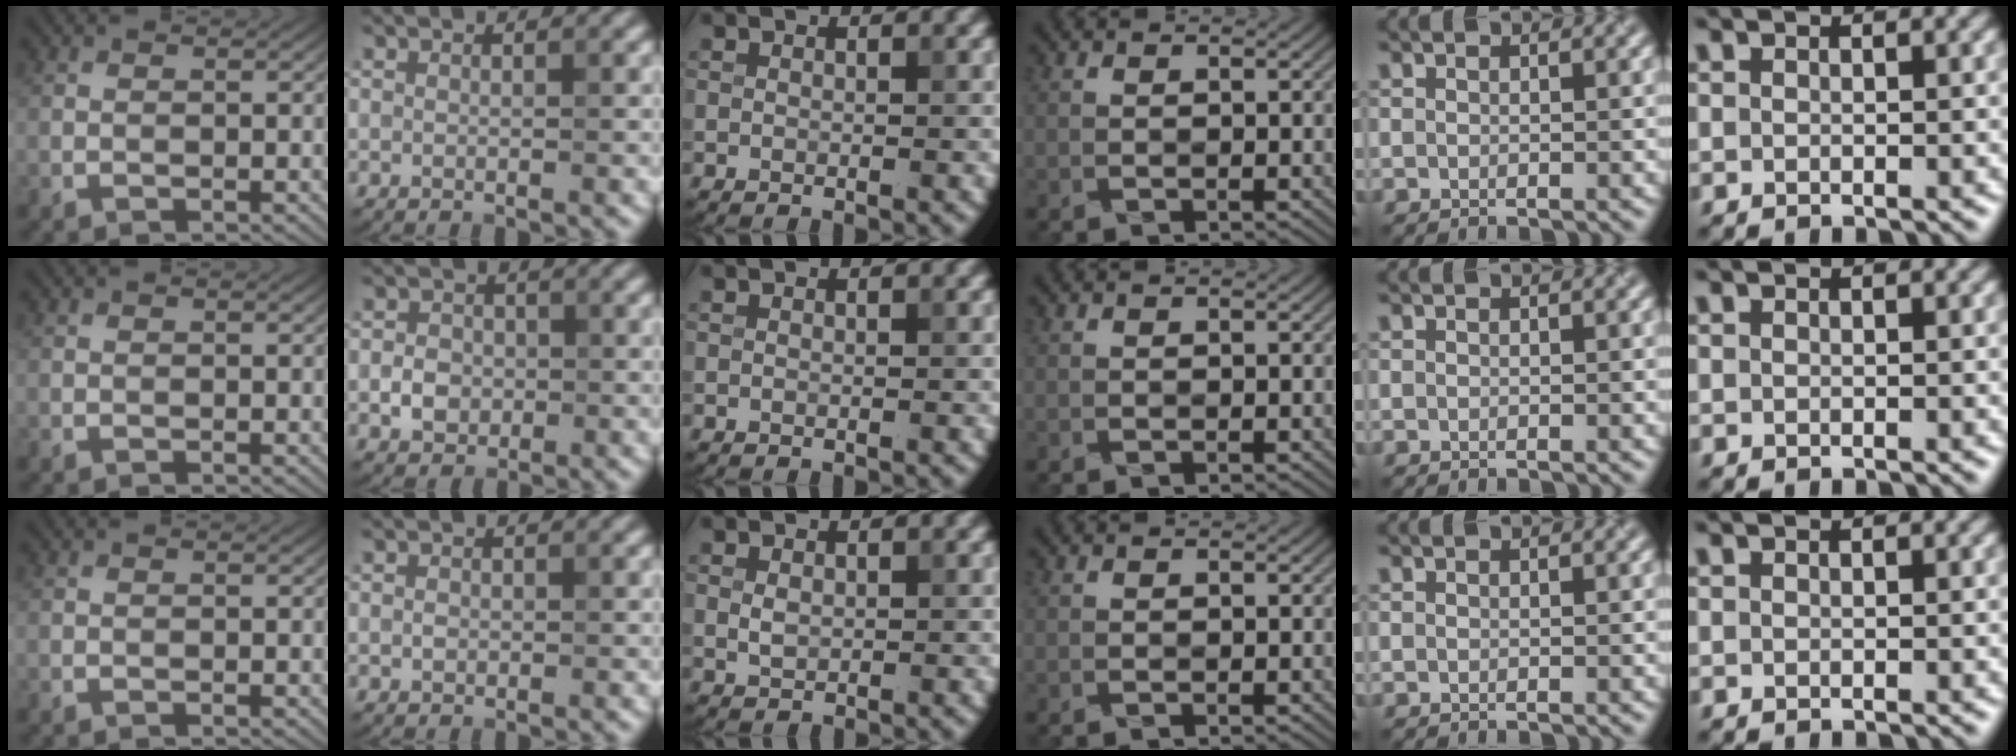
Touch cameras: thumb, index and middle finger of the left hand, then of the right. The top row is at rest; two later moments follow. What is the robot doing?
{"motion": "fold", "object": "envelope"}